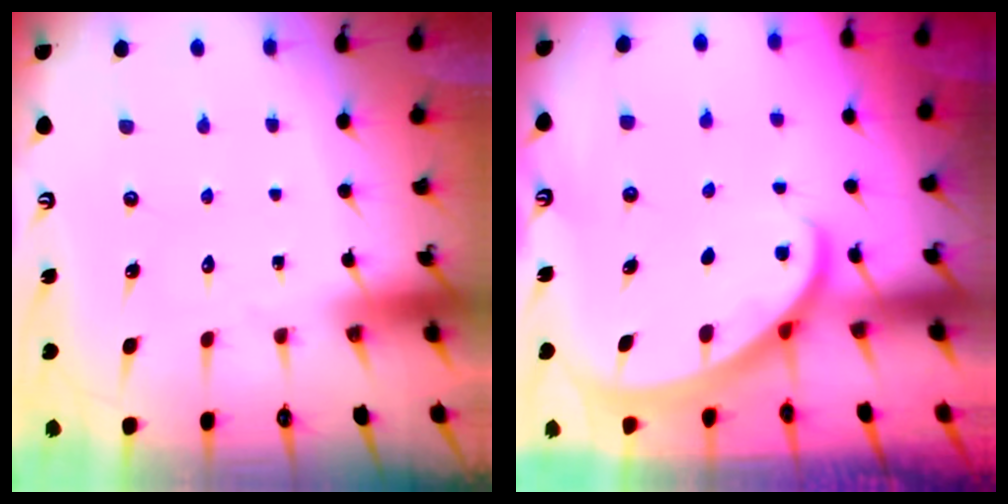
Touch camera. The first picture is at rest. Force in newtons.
{"total": 1.8, "press": 1.8, "slide": 0.1}